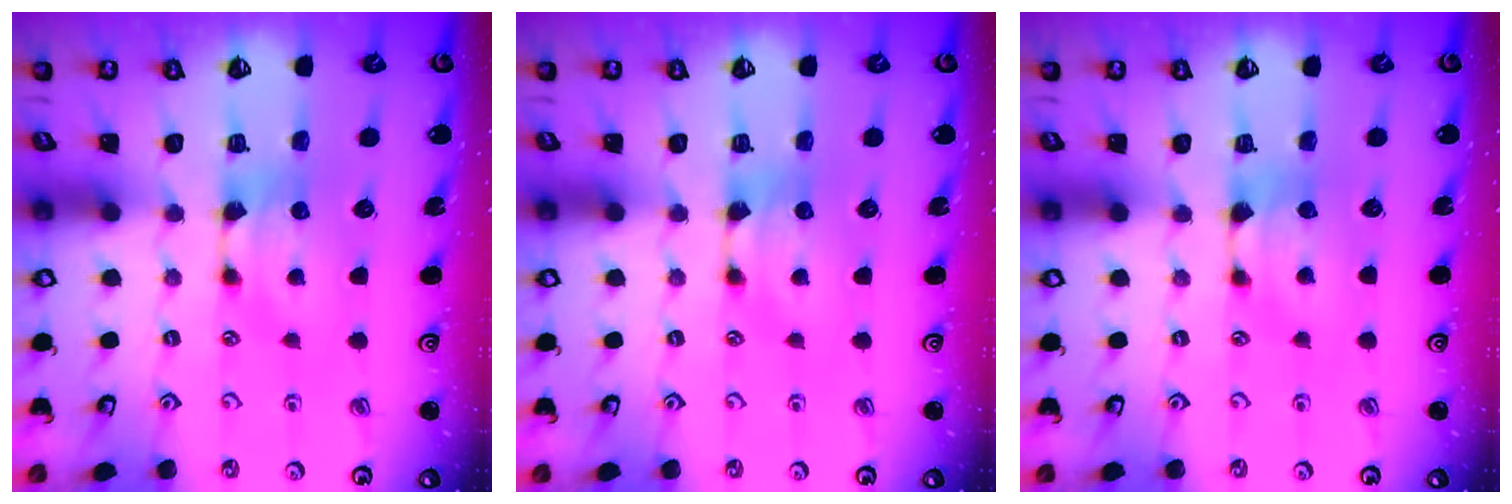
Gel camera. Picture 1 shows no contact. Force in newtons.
{"total": 0.0}
{"total": 1.1, "press": 0.4, "slide": 1.1}